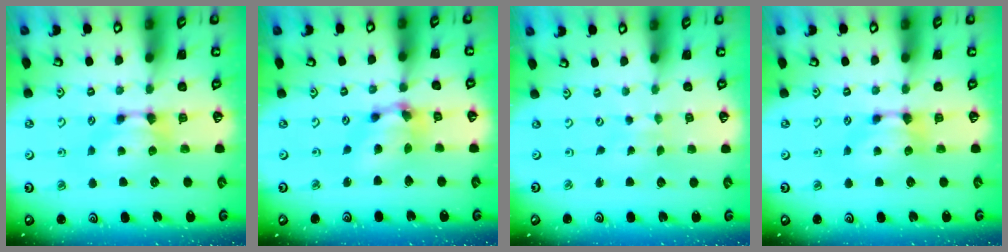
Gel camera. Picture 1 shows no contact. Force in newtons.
{"total": 6.7, "press": 6.3, "slide": 2.2}
{"total": 5.3, "press": 5.3, "slide": 0.2}
{"total": 0.0}